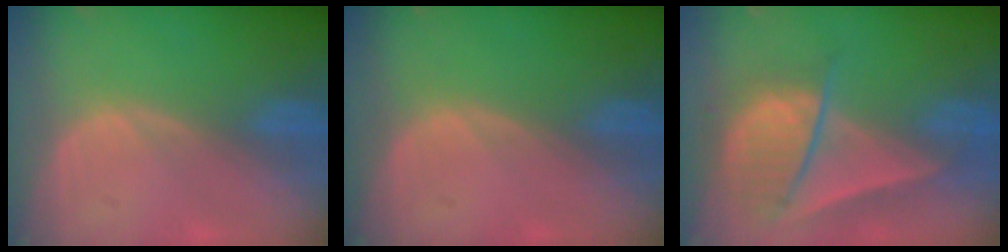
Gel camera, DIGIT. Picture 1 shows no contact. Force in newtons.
{"total": 0.0}
{"total": 9.1, "press": 7.9, "slide": 4.5}